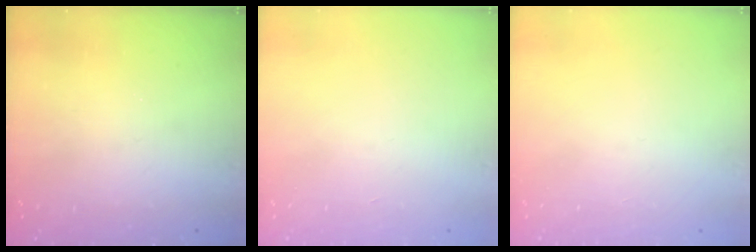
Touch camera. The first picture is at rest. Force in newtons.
{"total": 0.0}
{"total": 0.0}